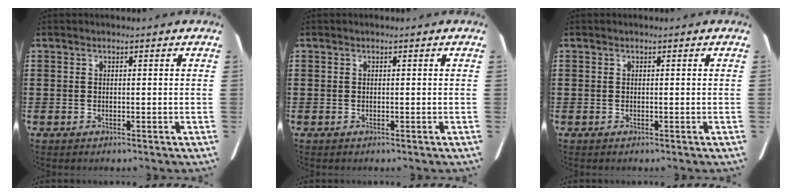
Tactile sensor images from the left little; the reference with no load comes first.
{"total": 0.0}
{"total": 0.0}